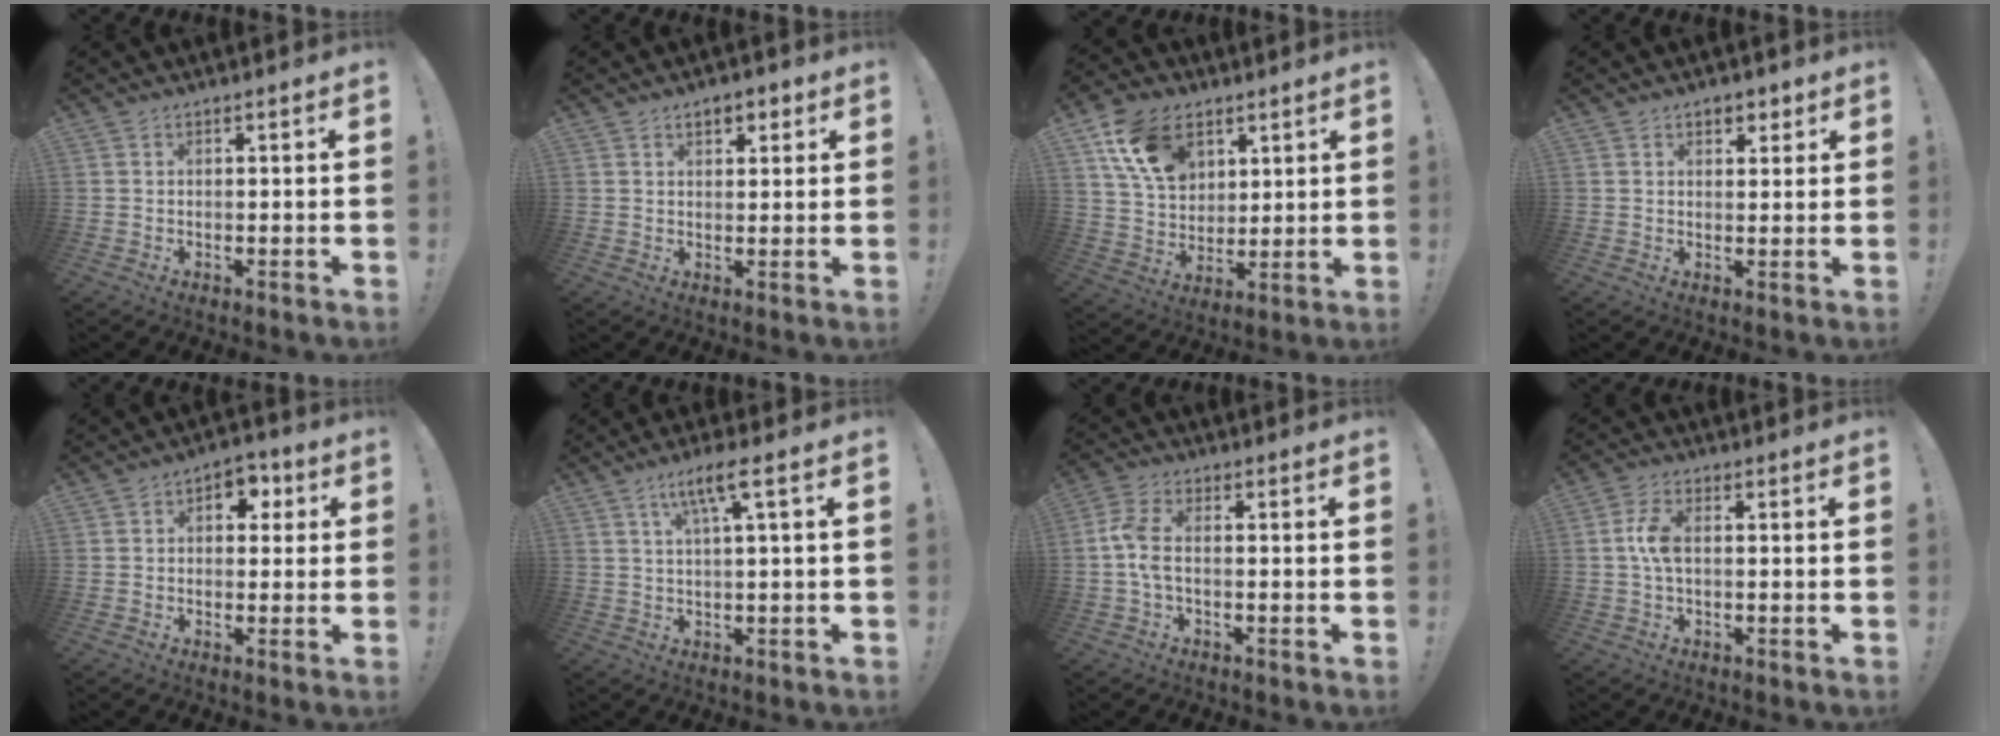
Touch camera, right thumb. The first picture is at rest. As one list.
[{"total": 3.9, "force": [2.0, 2.3, 2.5], "torque": [-0.028, -0.002, 0.031]}, {"total": 15.7, "force": [7.7, 10.9, 8.3], "torque": [-0.135, -0.025, 0.152]}, {"total": 3.6, "force": [2.0, 2.4, 1.7], "torque": [-0.013, -0.005, 0.033]}, {"total": 5.7, "force": [1.4, 4.5, 3.2], "torque": [-0.033, -0.005, 0.022]}, {"total": 6.9, "force": [2.4, 0.3, 6.4], "torque": [-0.116, -0.002, 0.036]}, {"total": 6.6, "force": [-0.5, 3.2, 5.8], "torque": [-0.127, 0.003, -0.007]}, {"total": 6.0, "force": [0.1, 2.8, 5.3], "torque": [-0.114, 0.012, 0.002]}]